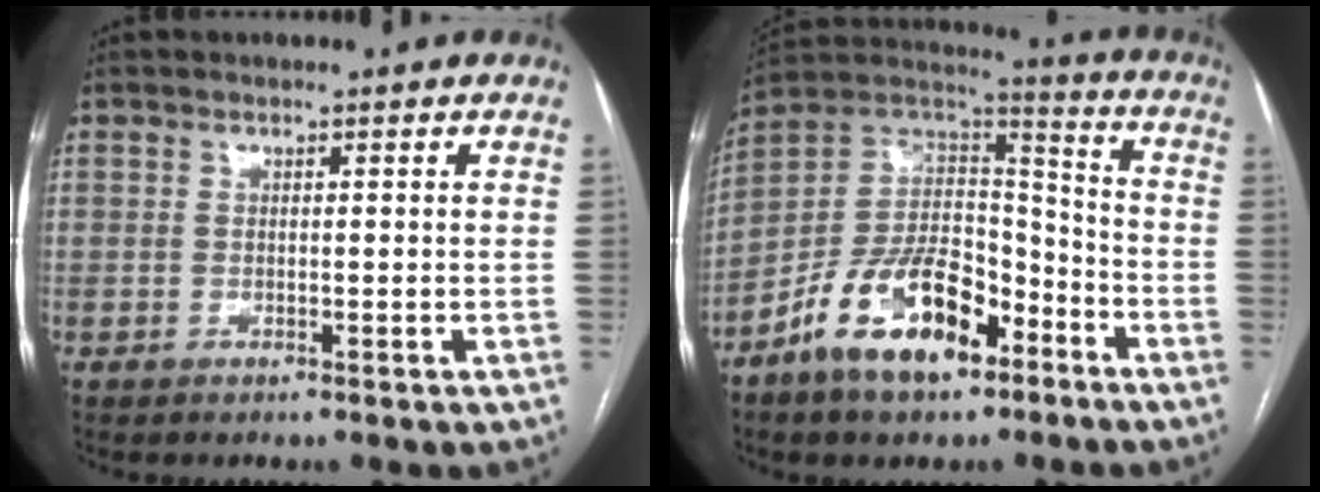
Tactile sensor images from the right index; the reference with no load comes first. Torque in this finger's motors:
{"motor_torque": [1.20, -0.94, 0.89, 0.21]}